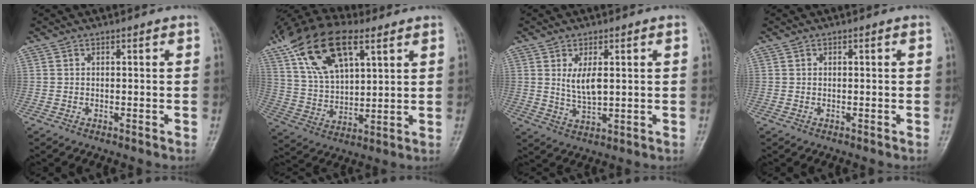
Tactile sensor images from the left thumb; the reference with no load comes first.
{"total": 18.5, "force": [9.1, 9.0, 13.3], "torque": [-0.231, -0.006, 0.167]}
{"total": 5.5, "force": [1.2, 2.5, 4.8], "torque": [-0.081, -0.011, 0.031]}
{"total": 0.0}